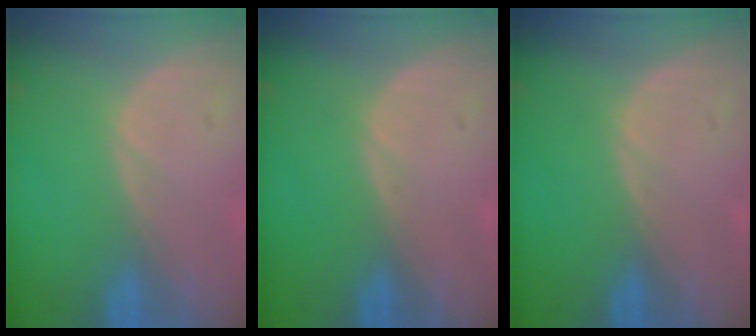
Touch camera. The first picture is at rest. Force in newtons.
{"total": 0.0}
{"total": 0.0}